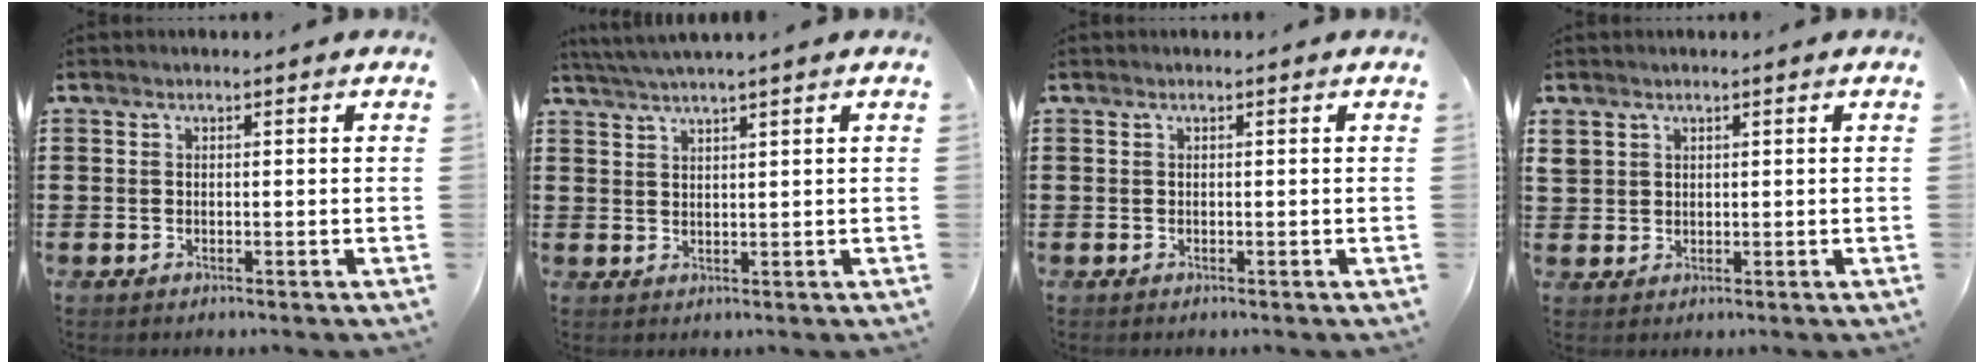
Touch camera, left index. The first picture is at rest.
{"total": 2.5, "force": [2.2, -0.6, 1.1], "torque": [-0.025, -0.001, 0.041]}
{"total": 0.0}
{"total": 1.7, "force": [1.1, 1.3, 0.3], "torque": [-0.012, 0.004, 0.022]}